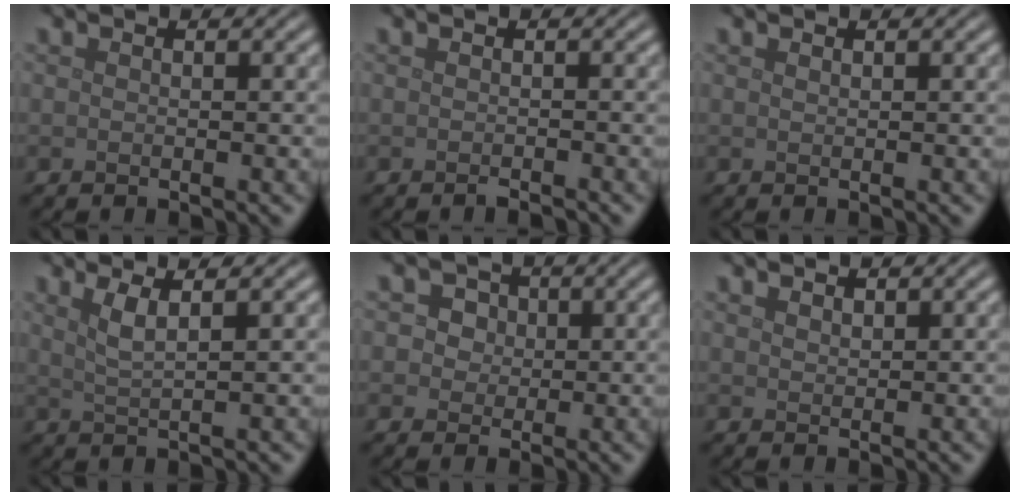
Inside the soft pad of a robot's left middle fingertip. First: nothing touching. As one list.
[{"total": 0.7, "force": [-0.6, 0.1, 0.4], "torque": [-0.004, 0.000, -0.011]}, {"total": 0.0}, {"total": 2.3, "force": [1.1, 0.6, 2.0], "torque": [-0.034, -0.004, 0.019]}, {"total": 4.2, "force": [1.7, 3.3, 1.9], "torque": [-0.021, 0.018, 0.010]}, {"total": 0.9, "force": [0.8, 0.3, 0.2], "torque": [-0.005, -0.001, 0.017]}]